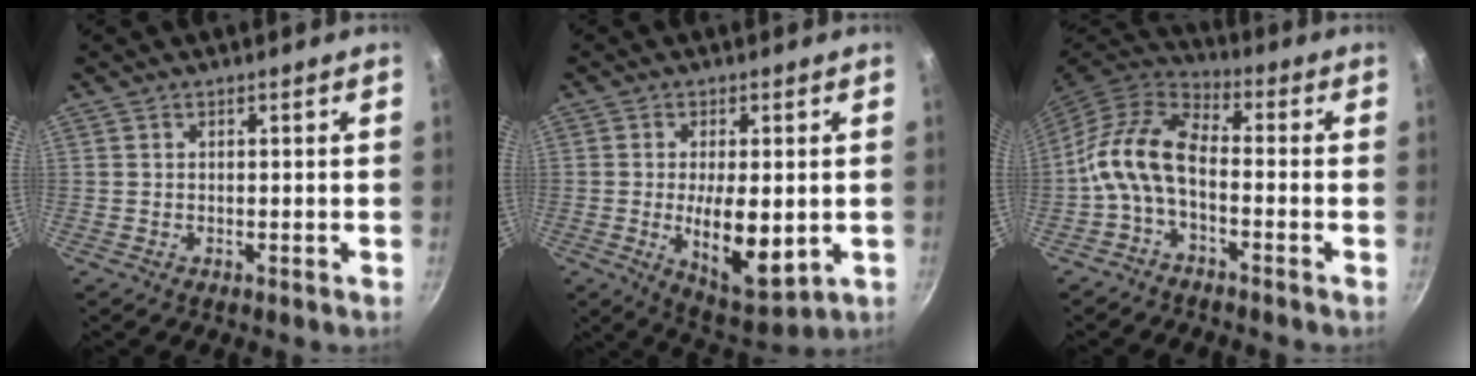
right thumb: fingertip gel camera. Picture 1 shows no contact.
{"total": 11.8, "force": [-1.7, 5.0, 10.5], "torque": [-0.155, -0.021, -0.013]}
{"total": 11.4, "force": [-2.5, 6.1, 9.3], "torque": [-0.180, 0.049, -0.064]}